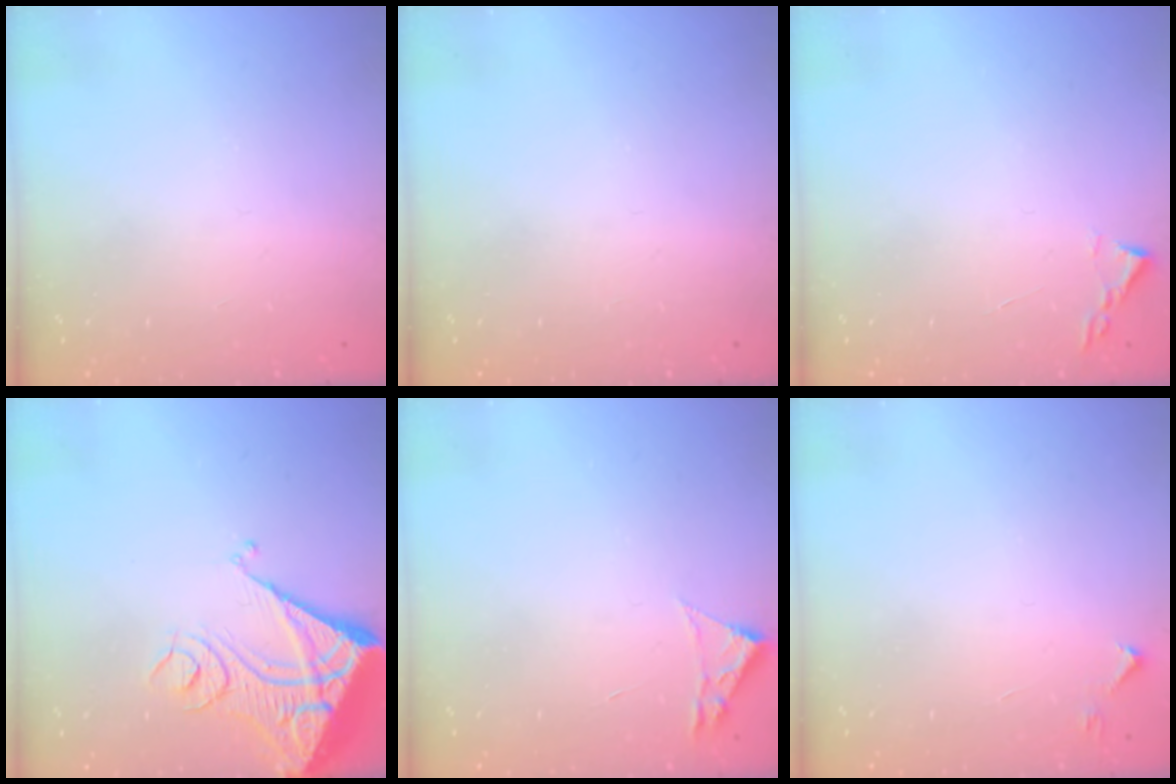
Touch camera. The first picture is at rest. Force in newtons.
{"total": 0.0}
{"total": 1.8, "press": 1.7, "slide": 0.2}
{"total": 13.8, "press": 13.7, "slide": 1.9}
{"total": 1.8, "press": 1.8, "slide": 0.2}
{"total": 3.8, "press": 3.7, "slide": 0.6}